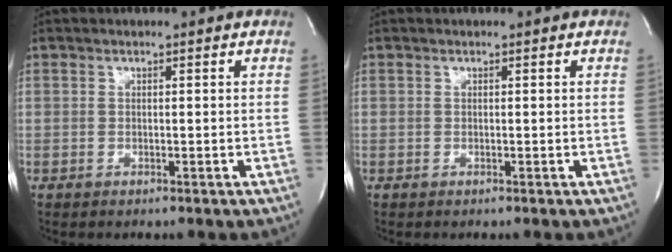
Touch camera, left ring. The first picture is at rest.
{"total": 0.0}